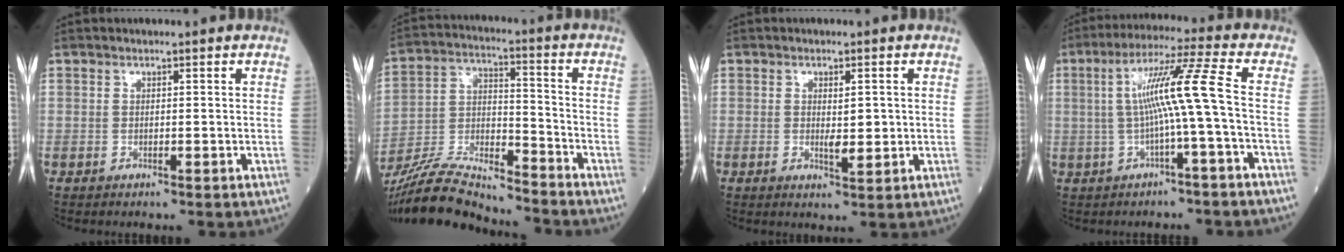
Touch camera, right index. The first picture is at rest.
{"total": 16.6, "force": [-15.5, 1.7, 5.7], "torque": [-0.120, 0.002, -0.282]}
{"total": 3.1, "force": [0.1, 1.0, 3.0], "torque": [-0.052, -0.007, 0.005]}
{"total": 9.6, "force": [-0.5, -1.4, 9.5], "torque": [-0.177, 0.020, -0.004]}